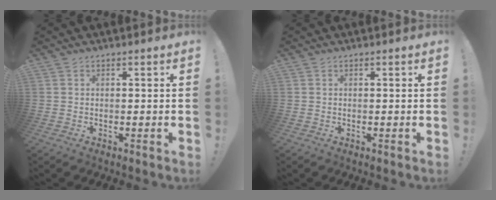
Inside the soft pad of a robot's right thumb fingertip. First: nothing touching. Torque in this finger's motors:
{"motor_torque": [0.00, 0.00, 0.03, 0.03, 0.00]}